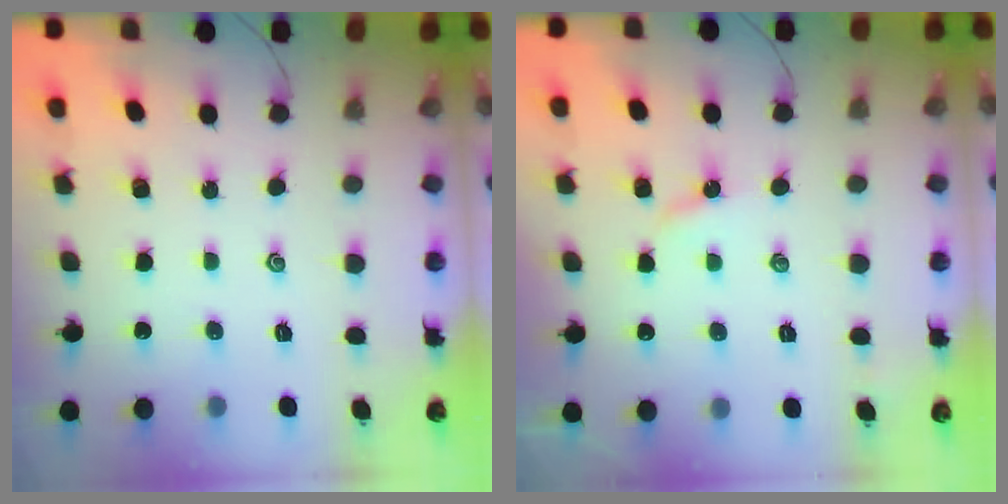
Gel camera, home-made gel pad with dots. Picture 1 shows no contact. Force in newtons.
{"total": 3.6, "press": 3.6, "slide": 0.5}